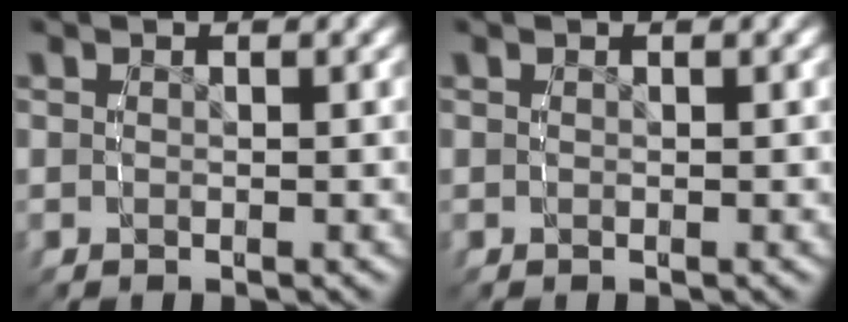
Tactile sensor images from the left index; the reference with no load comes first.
{"total": 0.0}